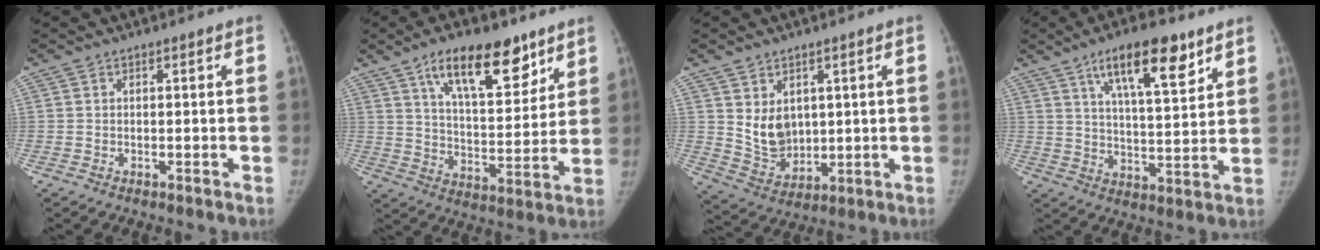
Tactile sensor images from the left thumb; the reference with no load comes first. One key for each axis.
{"total": 17.1, "fx": 10.5, "fy": 7.1, "fz": 11.5, "tx": -0.137, "ty": -0.051, "tz": 0.175}
{"total": 7.7, "fx": 2.0, "fy": 5.8, "fz": 4.6, "tx": -0.053, "ty": -0.026, "tz": 0.058}
{"total": 14.2, "fx": 8.2, "fy": 4.4, "fz": 10.6, "tx": -0.148, "ty": -0.039, "tz": 0.135}